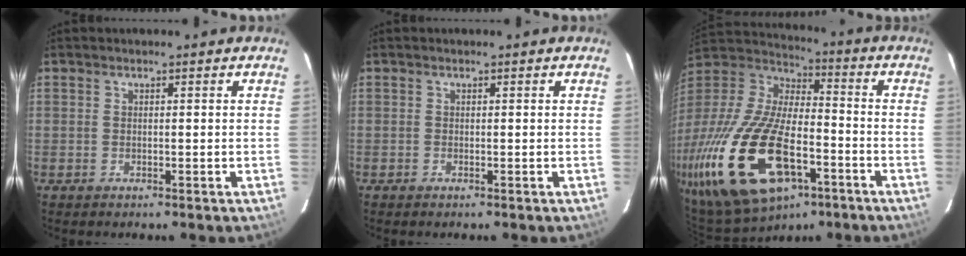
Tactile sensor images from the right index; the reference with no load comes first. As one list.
[{"total": 0.0}, {"total": 30.9, "force": [-13.4, 14.6, 23.8], "torque": [-0.519, -0.054, -0.232]}]